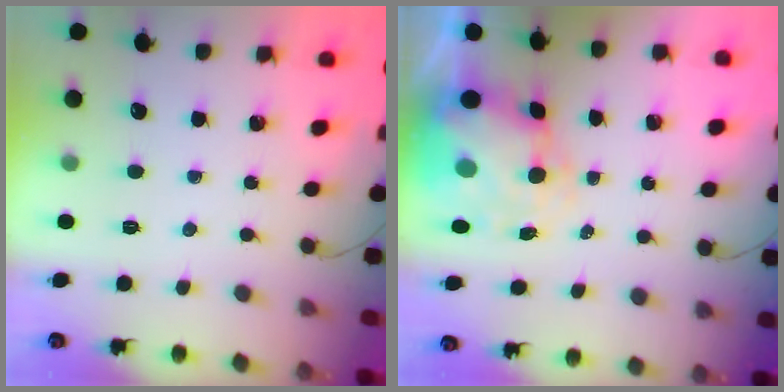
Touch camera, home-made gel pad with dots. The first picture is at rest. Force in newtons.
{"total": 9.3, "press": 9.1, "slide": 2.0}